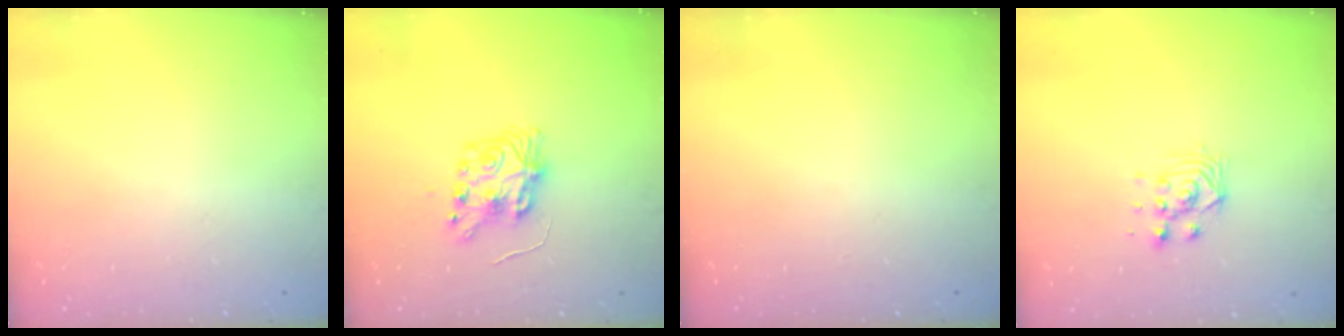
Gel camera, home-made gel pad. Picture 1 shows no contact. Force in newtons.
{"total": 8.1, "press": 8.1, "slide": 0.2}
{"total": 0.0}
{"total": 3.5, "press": 3.4, "slide": 0.8}